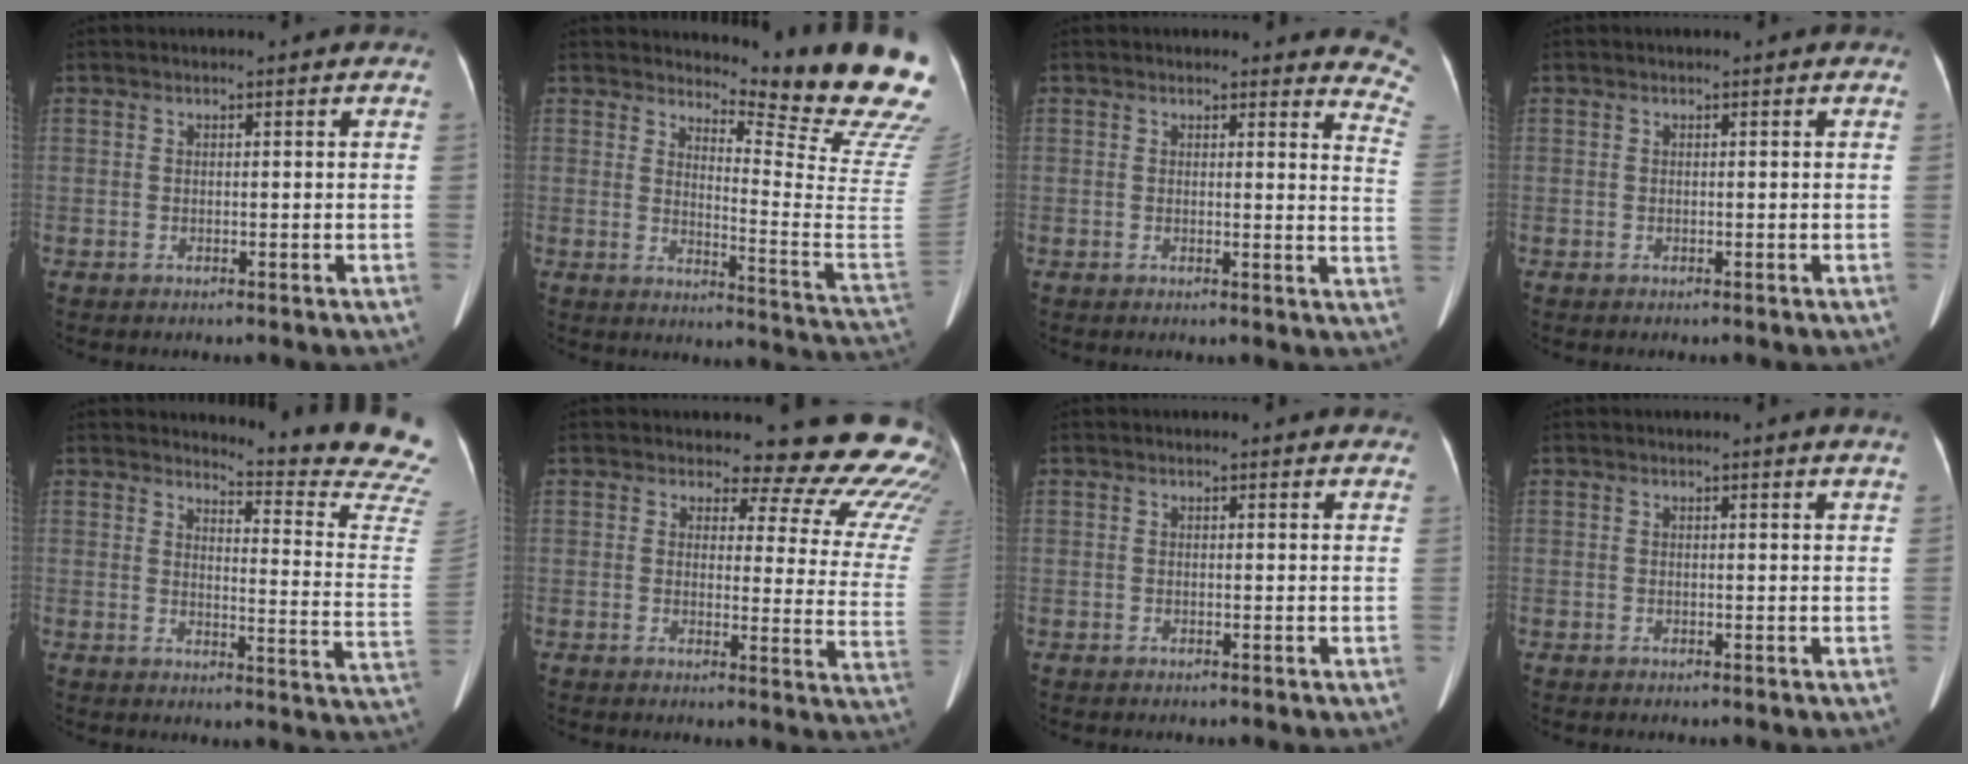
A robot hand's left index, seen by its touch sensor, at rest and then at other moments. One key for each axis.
{"total": 18.4, "fx": 17.2, "fy": -0.4, "fz": 6.4, "tx": -0.097, "ty": -0.158, "tz": 0.196}
{"total": 10.0, "fx": 9.8, "fy": 1.5, "fz": 1.2, "tx": 0.024, "ty": -0.088, "tz": 0.055}
{"total": 0.0}
{"total": 16.1, "fx": 15.8, "fy": -1.2, "fz": 2.8, "tx": -0.029, "ty": -0.163, "tz": 0.157}
{"total": 19.2, "fx": 17.7, "fy": 5.1, "fz": 5.3, "tx": -0.025, "ty": -0.117, "tz": 0.162}
{"total": 2.9, "fx": 2.5, "fy": 1.3, "fz": 0.6, "tx": -0.005, "ty": 0.008, "tz": 0.014}
{"total": 1.8, "fx": 1.7, "fy": -0.2, "fz": 0.3, "tx": -0.015, "ty": -0.008, "tz": 0.010}